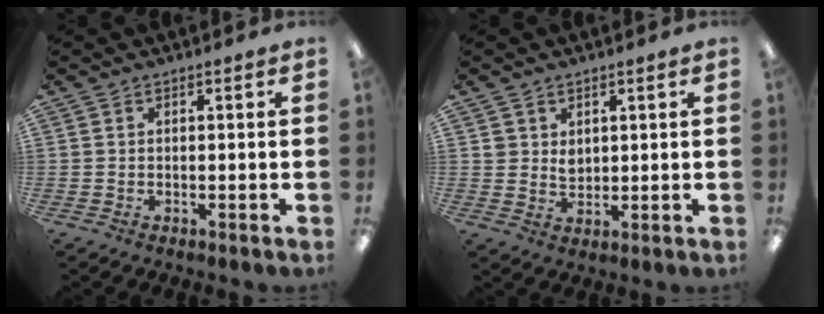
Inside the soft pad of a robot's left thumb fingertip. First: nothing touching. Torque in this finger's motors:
{"motor_torque": [0.18, 0.39, -0.23, -0.01, -0.01]}